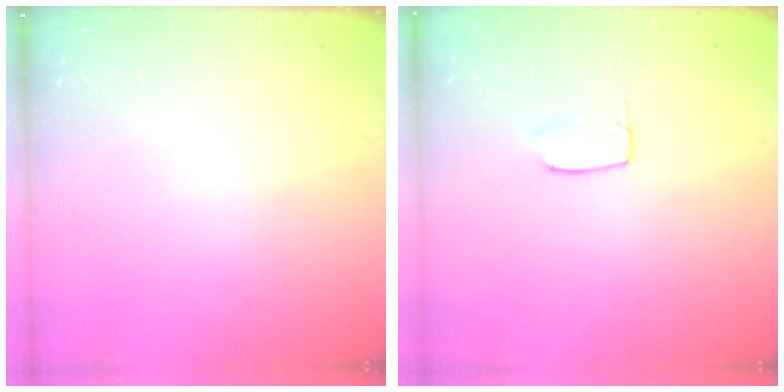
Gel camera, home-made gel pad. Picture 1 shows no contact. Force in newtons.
{"total": 4.2, "press": 4.2, "slide": 0.3}